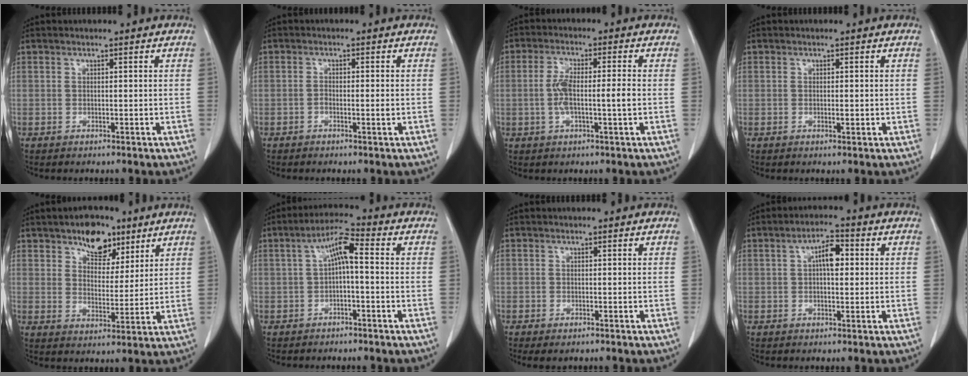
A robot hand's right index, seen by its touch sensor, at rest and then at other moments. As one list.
[{"total": 1.3, "force": [-0.5, 0.3, 1.2], "torque": [-0.019, 0.002, -0.009]}, {"total": 5.8, "force": [-0.7, 0.8, 5.7], "torque": [-0.117, 0.009, -0.014]}, {"total": 0.8, "force": [-0.1, 0.3, 0.7], "torque": [-0.010, -0.001, -0.001]}, {"total": 7.9, "force": [5.2, 4.3, 4.1], "torque": [-0.057, 0.008, 0.086]}, {"total": 5.5, "force": [0.1, 1.1, 5.4], "torque": [-0.100, 0.024, 0.001]}, {"total": 2.1, "force": [-1.6, 0.7, 1.2], "torque": [-0.014, -0.004, -0.019]}, {"total": 4.4, "force": [0.7, 1.6, 4.0], "torque": [-0.068, 0.013, 0.010]}]